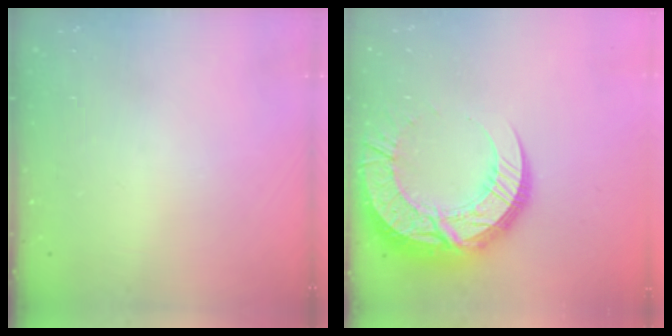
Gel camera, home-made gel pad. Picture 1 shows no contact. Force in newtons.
{"total": 22.5, "press": 22.4, "slide": 1.8}